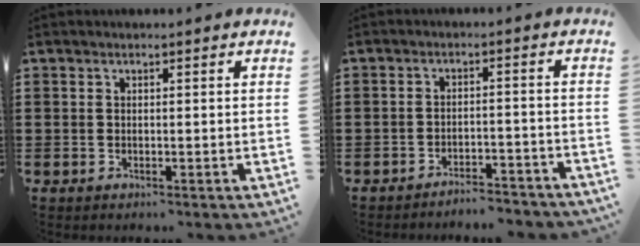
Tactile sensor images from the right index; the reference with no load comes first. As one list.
[{"total": 3.4, "force": [-3.3, 0.1, 0.3], "torque": [-0.011, 0.001, -0.071]}]